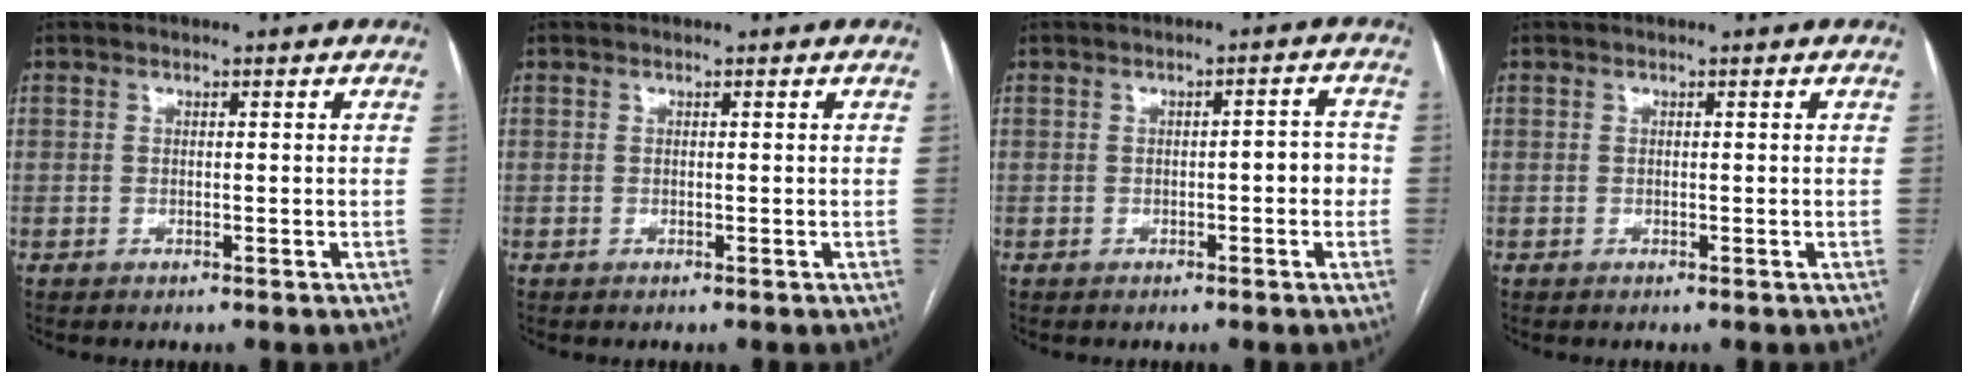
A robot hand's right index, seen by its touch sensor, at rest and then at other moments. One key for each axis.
{"total": 0.0}
{"total": 3.2, "fx": -0.7, "fy": 1.0, "fz": 2.9, "tx": -0.034, "ty": 0.013, "tz": -0.008}
{"total": 0.0}